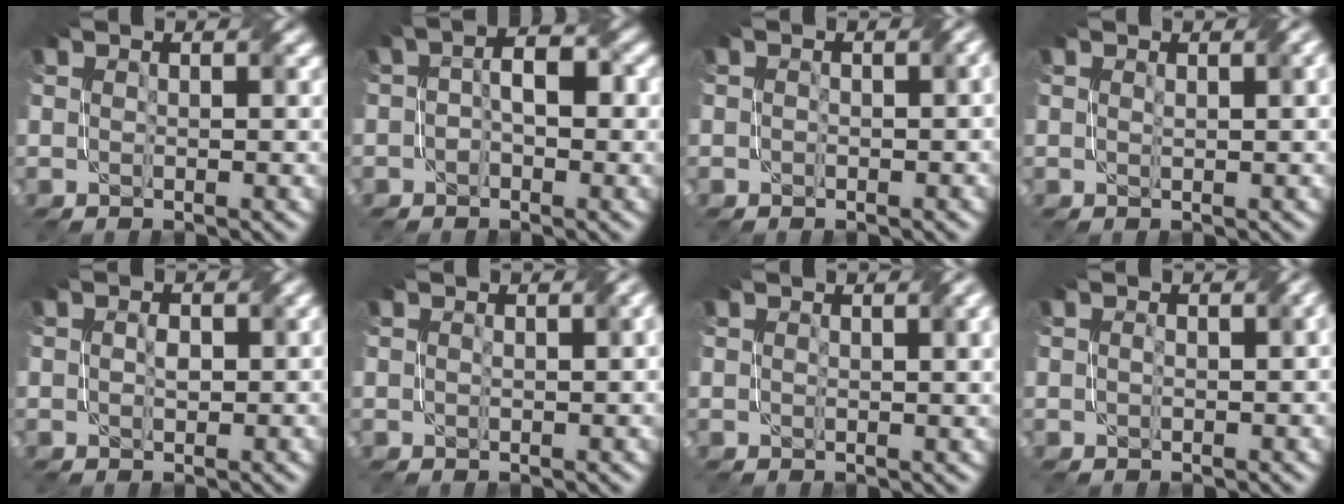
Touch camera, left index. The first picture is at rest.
{"total": 3.6, "force": [-0.3, 2.2, 2.8], "torque": [-0.040, 0.007, -0.011]}
{"total": 2.5, "force": [-0.9, 1.2, 2.0], "torque": [-0.023, -0.003, -0.012]}
{"total": 1.2, "force": [0.5, 0.0, 1.1], "torque": [-0.017, 0.003, 0.008]}
{"total": 1.4, "force": [-0.3, 0.9, 1.1], "torque": [-0.016, 0.000, -0.005]}
{"total": 1.5, "force": [-0.3, 0.5, 1.4], "torque": [-0.018, -0.004, -0.002]}
{"total": 1.9, "force": [0.5, 0.5, 1.8], "torque": [-0.029, 0.003, 0.006]}
{"total": 2.3, "force": [-0.9, 0.9, 1.9], "torque": [-0.028, -0.006, -0.011]}